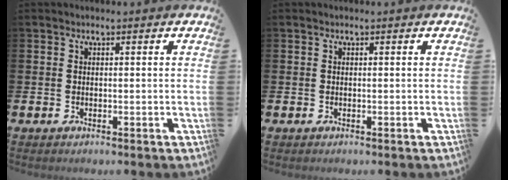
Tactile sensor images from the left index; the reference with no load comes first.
{"total": 0.0}